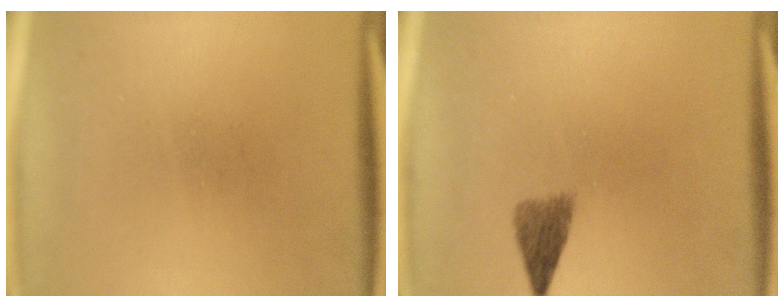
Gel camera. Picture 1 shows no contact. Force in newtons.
{"total": 2.9}